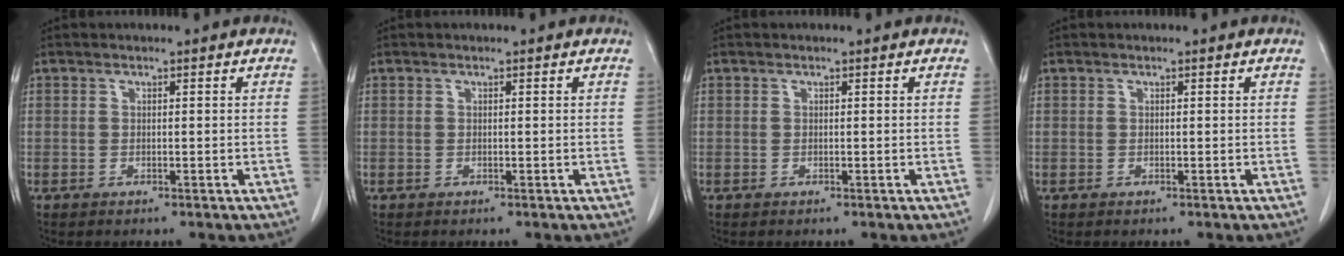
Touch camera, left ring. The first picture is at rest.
{"total": 0.0}
{"total": 0.0}
{"total": 0.0}